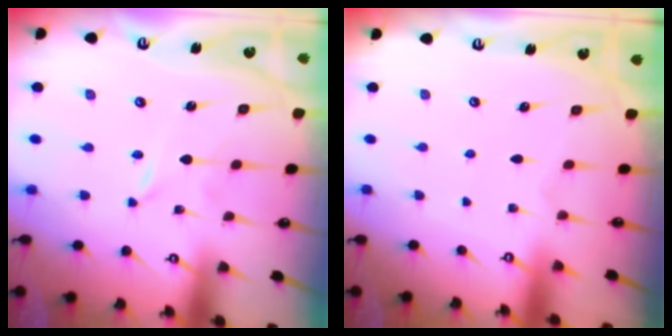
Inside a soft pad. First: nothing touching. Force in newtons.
{"total": 0.0}